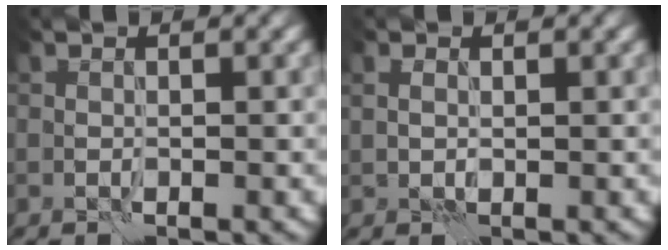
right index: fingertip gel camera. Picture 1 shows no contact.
{"total": 1.1, "force": [0.5, 0.8, 0.4], "torque": [-0.007, 0.001, 0.010]}